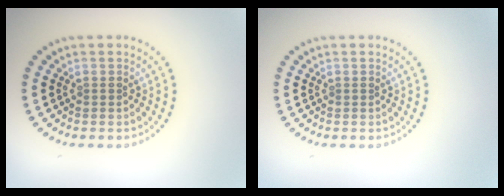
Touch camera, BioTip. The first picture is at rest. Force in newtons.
{"total": 0.0}